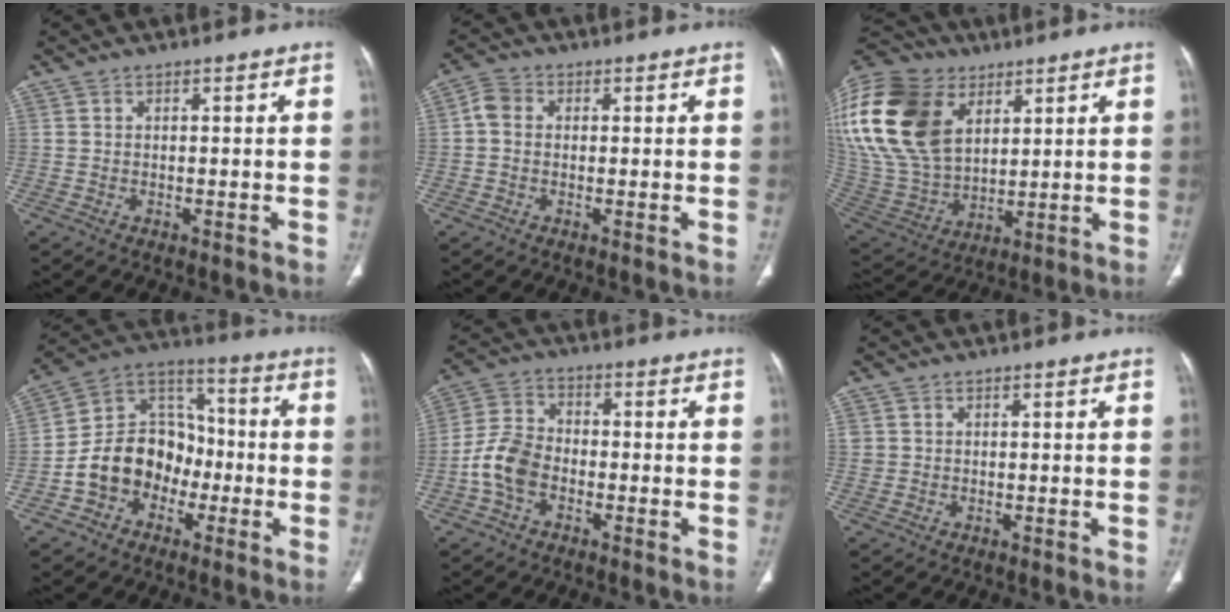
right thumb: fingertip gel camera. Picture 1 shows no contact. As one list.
[{"total": 3.2, "force": [0.1, 2.5, 1.9], "torque": [-0.032, 0.006, -0.010]}, {"total": 30.0, "force": [11.3, 20.1, 19.3], "torque": [-0.447, 0.014, 0.228]}, {"total": 14.5, "force": [-4.4, 11.7, 7.3], "torque": [-0.087, 0.061, -0.083]}, {"total": 8.0, "force": [-2.8, 5.4, 5.2], "torque": [-0.099, 0.025, -0.064]}, {"total": 1.0, "force": [0.2, 0.9, 0.1], "torque": [0.009, 0.002, 0.001]}]